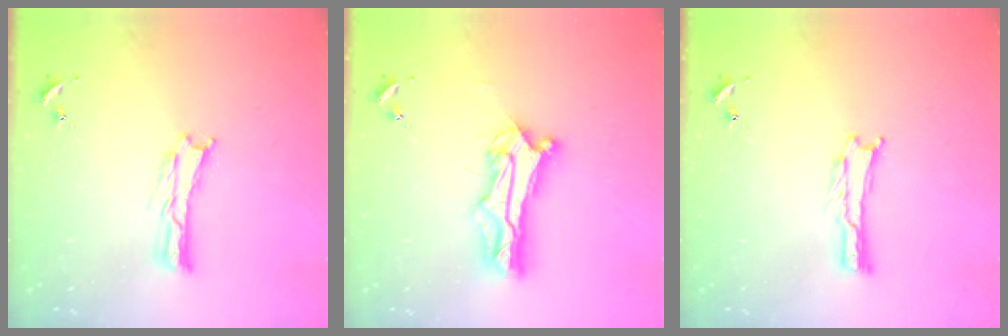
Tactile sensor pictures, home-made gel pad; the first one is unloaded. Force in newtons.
{"total": 8.8, "press": 8.7, "slide": 0.7}
{"total": 0.0}